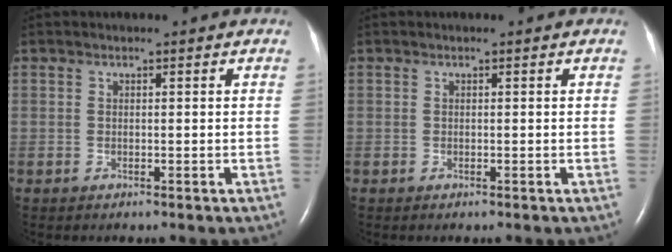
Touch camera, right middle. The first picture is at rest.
{"total": 0.0}